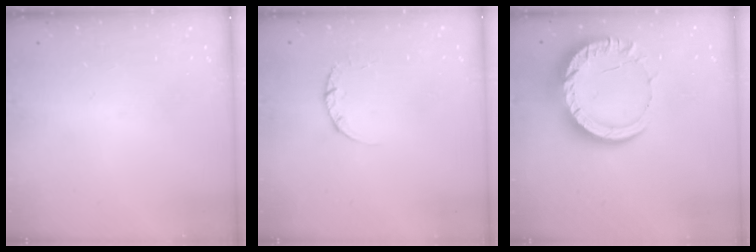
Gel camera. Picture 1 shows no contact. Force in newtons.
{"total": 2.4, "press": 2.3, "slide": 0.3}
{"total": 14.8, "press": 14.8, "slide": 0.8}